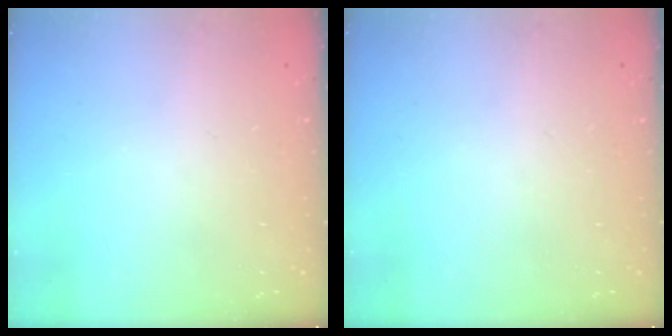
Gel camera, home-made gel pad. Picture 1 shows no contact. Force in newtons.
{"total": 0.0}